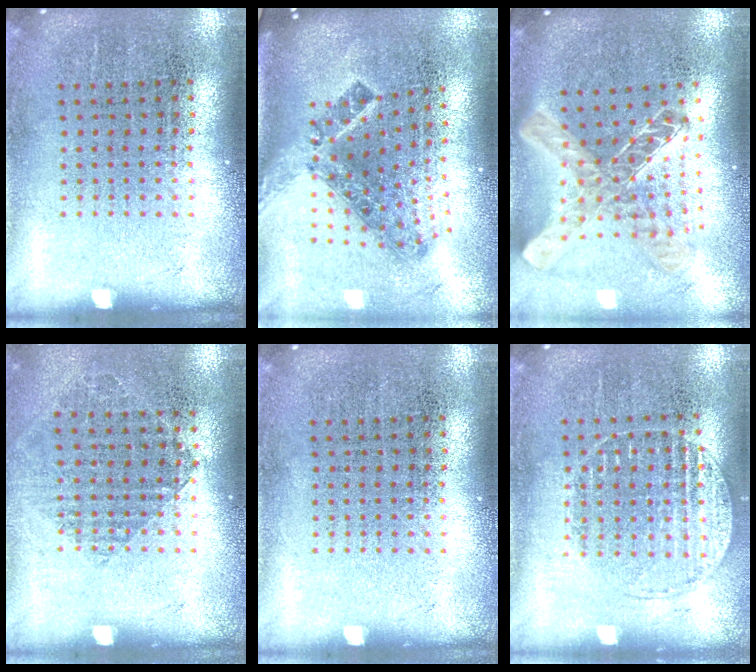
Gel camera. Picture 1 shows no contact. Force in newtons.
{"total": 1.8, "press": 1.3, "slide": 1.3}
{"total": 1.5, "press": 1.3, "slide": 0.6}
{"total": 0.8, "press": 0.8, "slide": 0.2}
{"total": 0.0}
{"total": 1.2, "press": 1.1, "slide": 0.4}